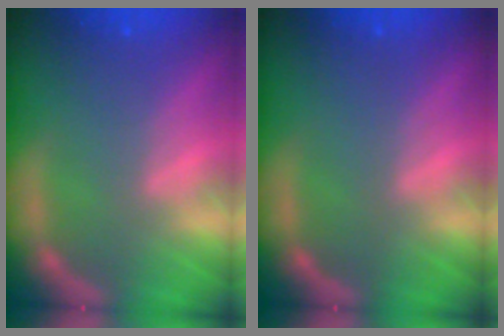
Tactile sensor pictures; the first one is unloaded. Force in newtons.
{"total": 0.0}